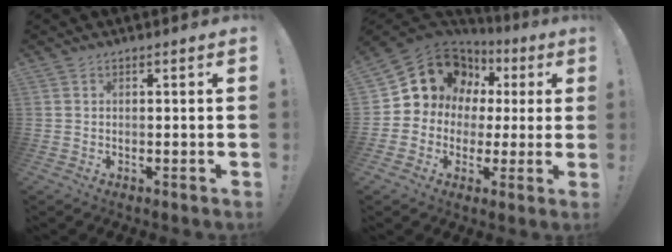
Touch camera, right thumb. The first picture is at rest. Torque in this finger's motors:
{"motor_torque": [0.01, 0.86, -0.03, 0.21, 0.23]}